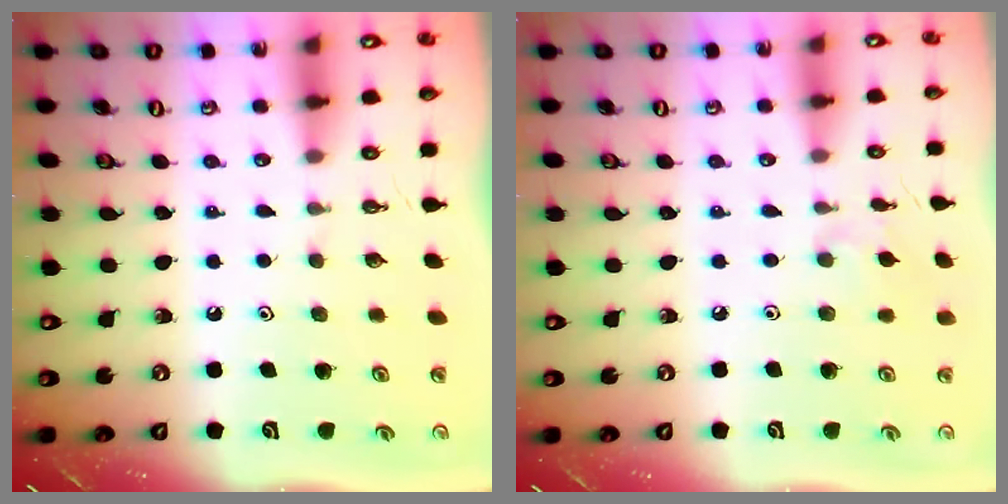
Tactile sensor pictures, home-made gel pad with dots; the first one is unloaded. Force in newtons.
{"total": 4.8, "press": 4.8, "slide": 0.7}